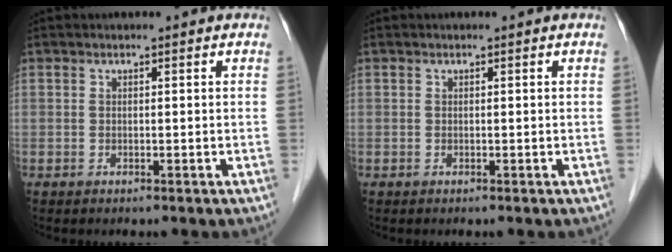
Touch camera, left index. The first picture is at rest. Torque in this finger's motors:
{"motor_torque": [-0.18, -0.19, 0.04, 0.00]}